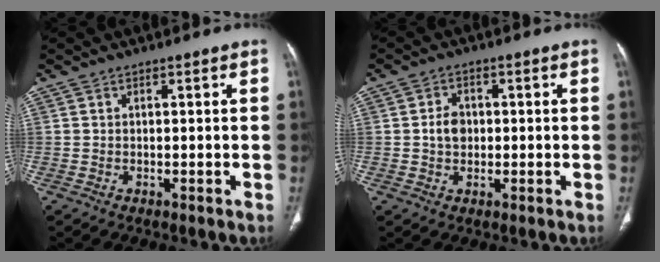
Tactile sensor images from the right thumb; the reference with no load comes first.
{"total": 4.1, "force": [0.1, 3.2, 2.5], "torque": [-0.035, 0.006, -0.001]}